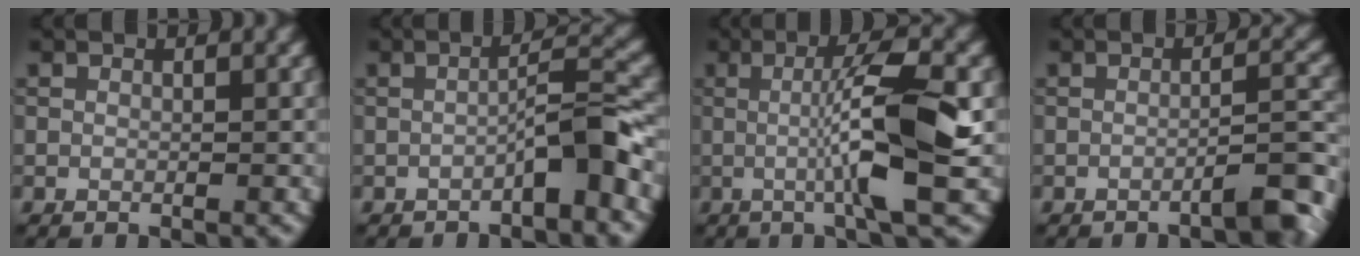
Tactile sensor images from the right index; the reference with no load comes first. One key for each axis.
{"total": 3.6, "fx": -1.7, "fy": 0.3, "fz": 3.1, "tx": -0.049, "ty": 0.020, "tz": -0.033}
{"total": 7.7, "fx": -0.1, "fy": 1.2, "fz": 7.6, "tx": -0.122, "ty": -0.001, "tz": -0.005}
{"total": 4.1, "fx": -2.7, "fy": 0.7, "fz": 3.0, "tx": -0.029, "ty": 0.017, "tz": -0.049}